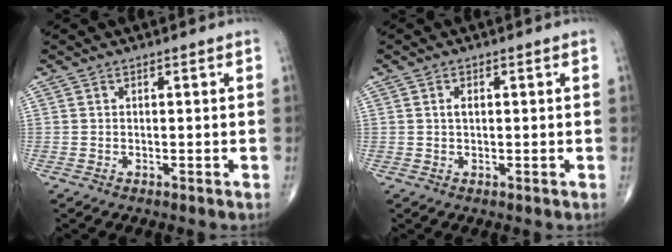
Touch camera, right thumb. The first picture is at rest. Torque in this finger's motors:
{"motor_torque": [-0.28, 0.19, -0.01, 0.00, 0.02]}